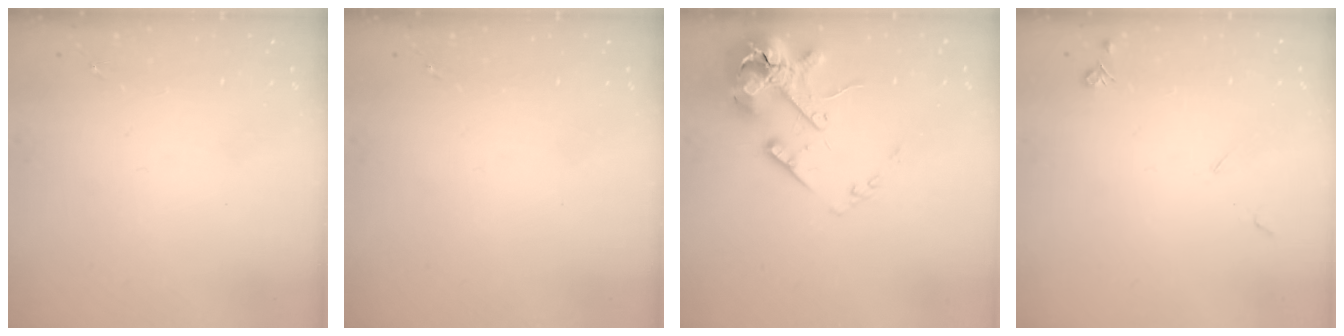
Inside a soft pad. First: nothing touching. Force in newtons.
{"total": 0.0}
{"total": 15.9, "press": 15.7, "slide": 2.5}
{"total": 4.0, "press": 3.9, "slide": 0.7}